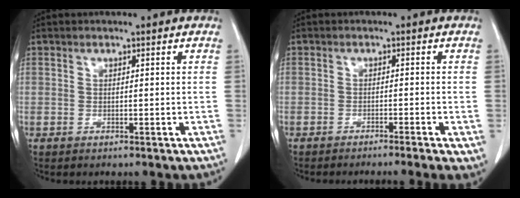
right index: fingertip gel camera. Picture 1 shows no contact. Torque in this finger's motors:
{"motor_torque": [0.38, -0.96, -0.06, -0.04]}